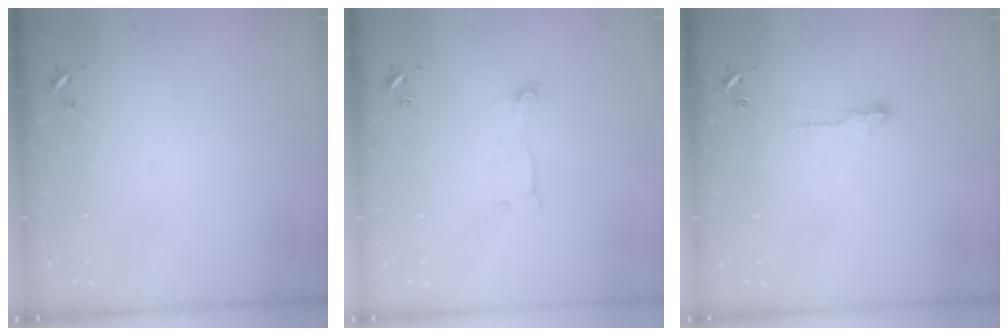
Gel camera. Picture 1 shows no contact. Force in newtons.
{"total": 5.4, "press": 5.4, "slide": 0.4}
{"total": 7.2, "press": 7.1, "slide": 0.6}